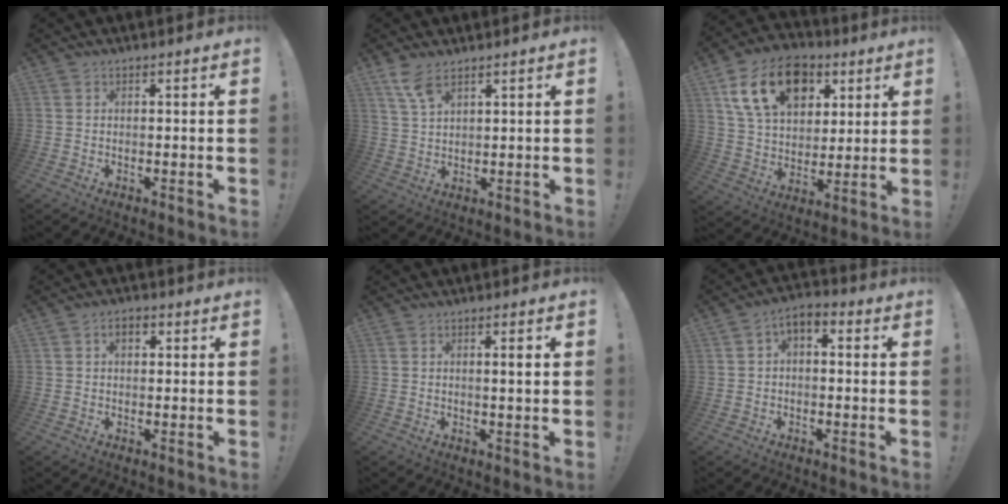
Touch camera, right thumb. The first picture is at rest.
{"total": 6.4, "force": [4.6, 2.2, 3.9], "torque": [-0.072, -0.022, 0.083]}
{"total": 18.9, "force": [8.7, 12.7, 11.0], "torque": [-0.174, -0.030, 0.162]}
{"total": 3.0, "force": [0.7, 1.9, 2.2], "torque": [-0.034, 0.005, 0.009]}
{"total": 2.9, "force": [0.5, 0.0, 2.8], "torque": [-0.038, -0.007, 0.003]}
{"total": 3.6, "force": [-0.8, 2.3, 2.6], "torque": [-0.039, 0.005, -0.013]}